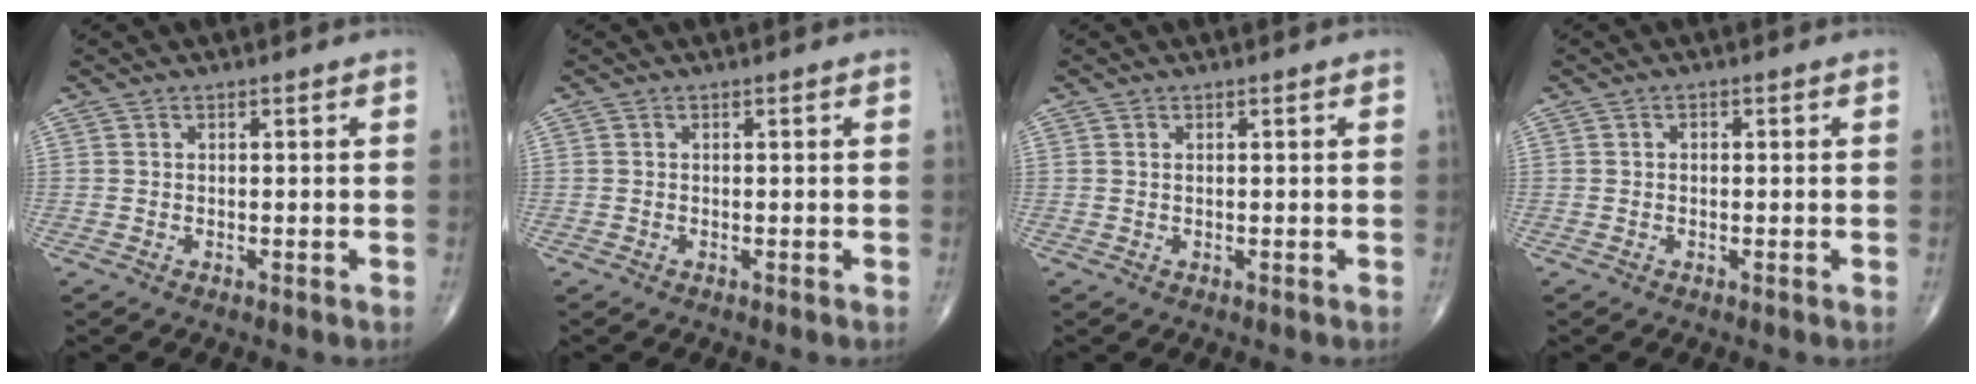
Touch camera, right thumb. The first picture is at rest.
{"total": 0.0}
{"total": 0.0}
{"total": 0.6, "force": [0.0, 0.5, 0.4], "torque": [-0.003, 0.003, -0.002]}